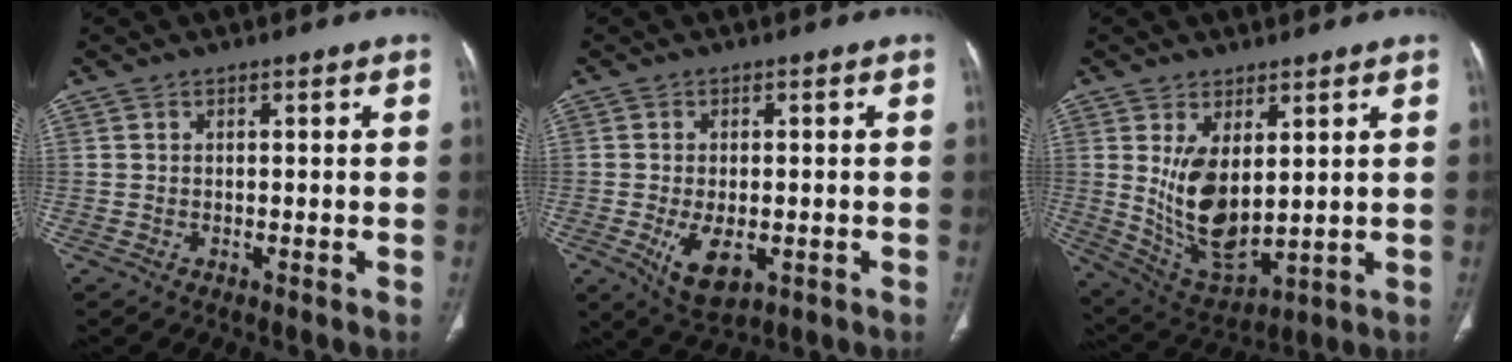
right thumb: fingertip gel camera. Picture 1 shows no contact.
{"total": 7.3, "force": [-2.0, 3.9, 5.8], "torque": [-0.099, -0.010, -0.022]}
{"total": 12.2, "force": [2.3, 6.3, 10.2], "torque": [-0.176, -0.025, 0.068]}